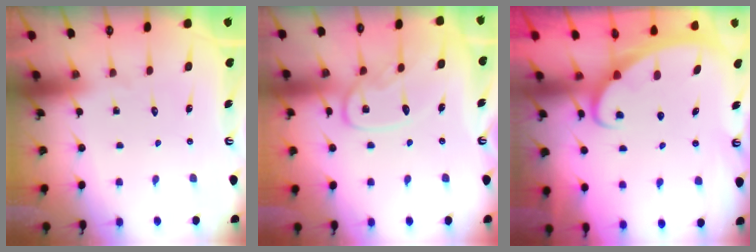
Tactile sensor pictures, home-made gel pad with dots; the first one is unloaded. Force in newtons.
{"total": 11.6, "press": 11.5, "slide": 1.0}
{"total": 2.4, "press": 2.4, "slide": 0.3}